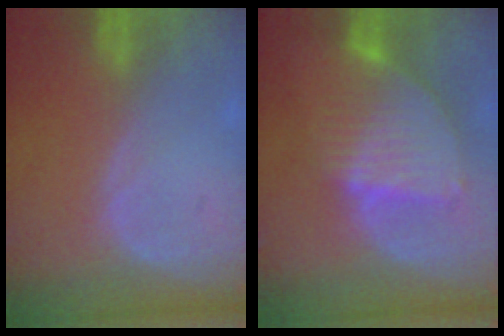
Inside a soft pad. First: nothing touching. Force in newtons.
{"total": 8.7, "press": 7.6, "slide": 4.2}